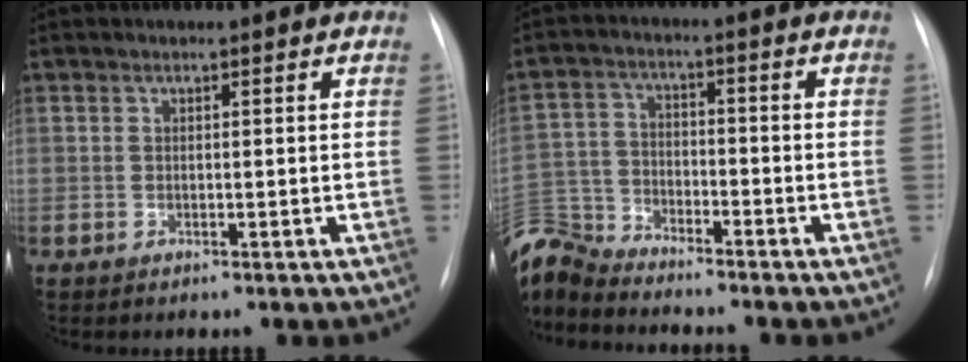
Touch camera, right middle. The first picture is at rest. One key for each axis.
{"total": 9.8, "fx": -9.6, "fy": 1.8, "fz": 1.0, "tx": -0.037, "ty": 0.010, "tz": -0.192}